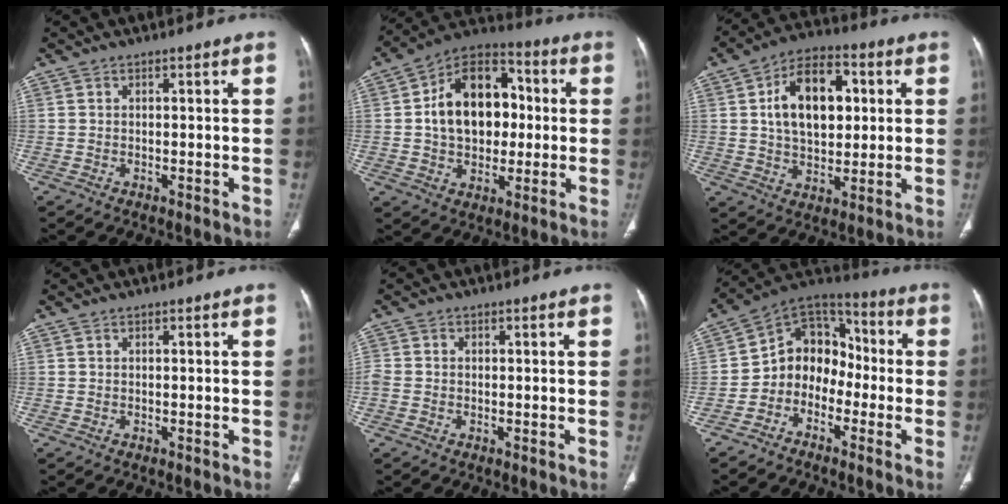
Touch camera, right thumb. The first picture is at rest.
{"total": 18.0, "force": [1.4, 12.6, 12.7], "torque": [-0.161, 0.027, 0.019]}
{"total": 15.4, "force": [3.1, 9.5, 11.6], "torque": [-0.162, 0.008, 0.049]}
{"total": 0.0}
{"total": 2.1, "force": [-0.5, 1.7, 1.1], "torque": [-0.026, 0.006, -0.011]}
{"total": 11.1, "force": [-3.1, 9.0, 5.7], "torque": [-0.058, 0.067, -0.075]}